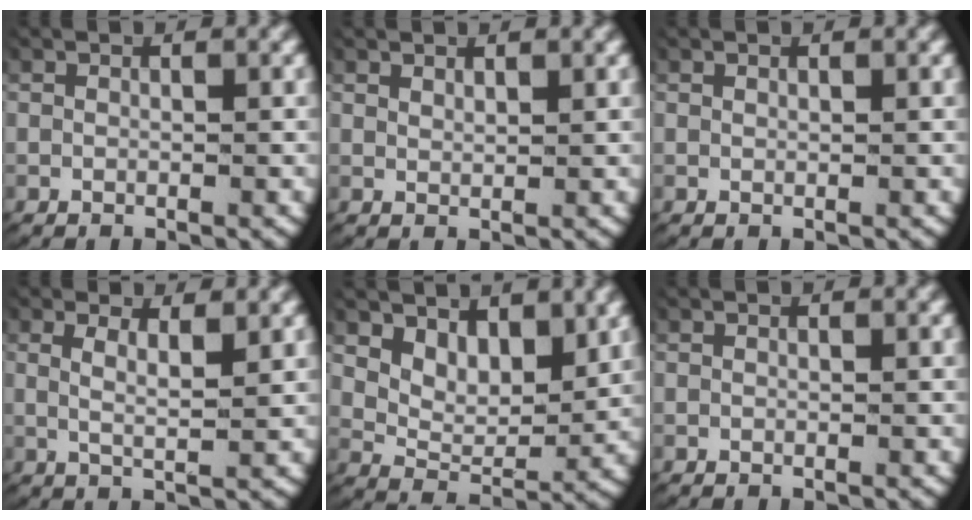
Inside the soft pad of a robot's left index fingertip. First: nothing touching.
{"total": 1.1, "force": [1.1, -0.1, 0.1], "torque": [-0.004, -0.005, 0.025]}
{"total": 0.0}
{"total": 2.7, "force": [1.2, 0.7, 2.3], "torque": [-0.043, -0.012, 0.023]}
{"total": 5.3, "force": [2.7, 3.3, 3.1], "torque": [-0.060, -0.014, 0.048]}
{"total": 0.0}